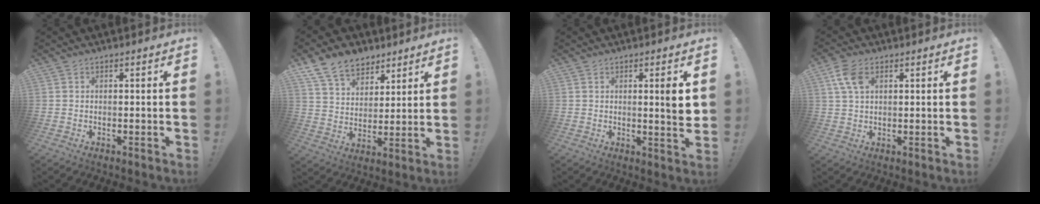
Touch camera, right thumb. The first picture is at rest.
{"total": 12.9, "force": [9.0, 8.3, 4.2], "torque": [-0.082, -0.058, 0.176]}
{"total": 5.0, "force": [1.1, 0.2, 4.9], "torque": [-0.061, -0.012, 0.008]}
{"total": 7.1, "force": [2.8, 4.2, 5.0], "torque": [-0.098, 0.002, 0.055]}